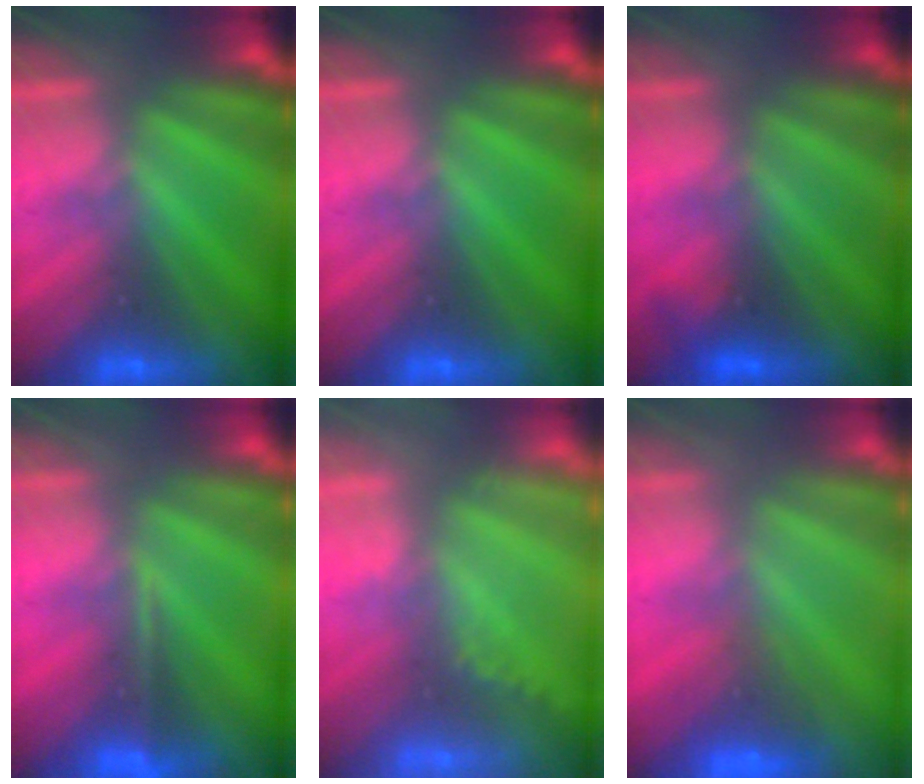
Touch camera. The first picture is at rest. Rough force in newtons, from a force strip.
{"total": 0.0}
{"total": 1.9}
{"total": 1.2}
{"total": 1.7}
{"total": 5.6}